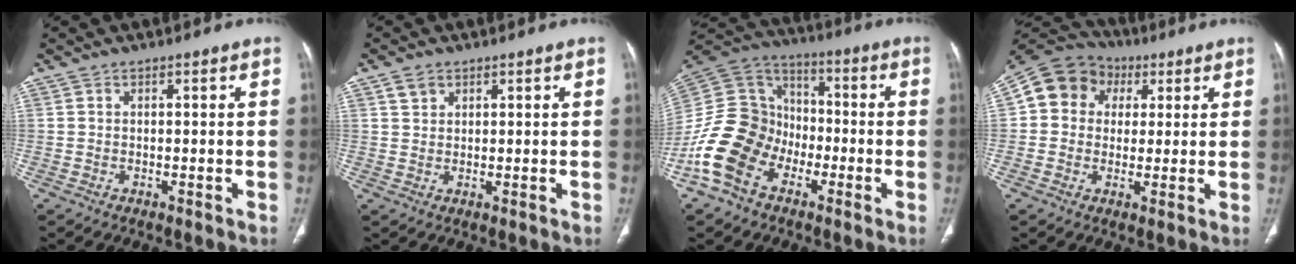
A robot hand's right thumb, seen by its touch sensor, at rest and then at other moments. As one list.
[{"total": 2.4, "force": [1.4, 1.7, 0.9], "torque": [-0.011, -0.002, 0.028]}, {"total": 17.0, "force": [-7.5, 12.8, 8.4], "torque": [-0.153, 0.065, -0.148]}, {"total": 11.5, "force": [2.7, 10.0, 5.0], "torque": [-0.071, 0.020, 0.033]}]